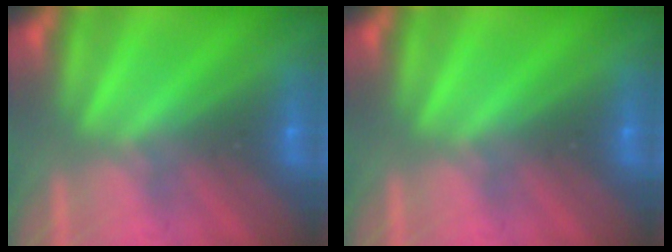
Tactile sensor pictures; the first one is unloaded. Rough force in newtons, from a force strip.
{"total": 0.0}